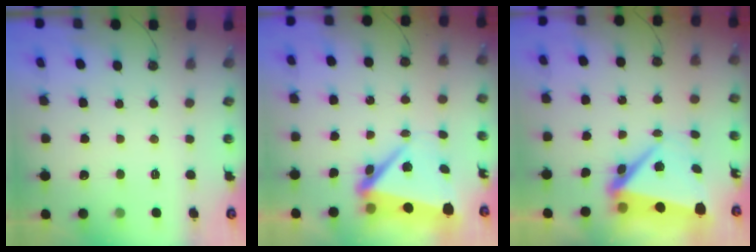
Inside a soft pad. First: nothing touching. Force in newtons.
{"total": 7.9, "press": 7.9, "slide": 0.7}
{"total": 12.2, "press": 8.5, "slide": 8.7}